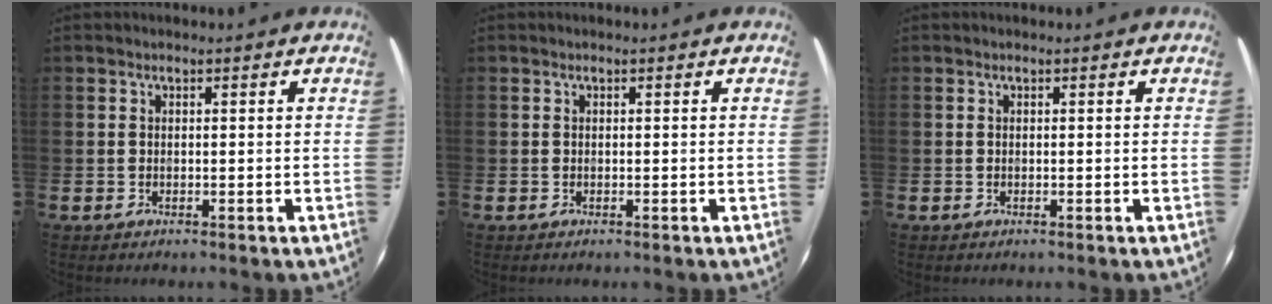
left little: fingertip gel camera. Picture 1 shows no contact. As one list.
[{"total": 0.0}, {"total": 0.0}]